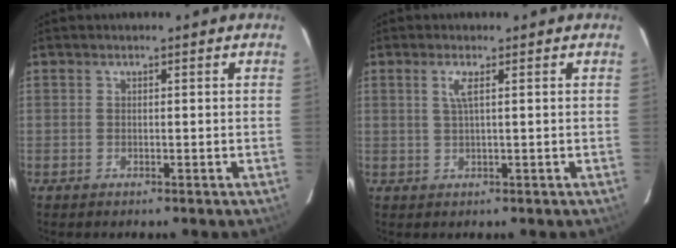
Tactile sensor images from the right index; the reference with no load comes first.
{"total": 1.9, "force": [0.7, 0.1, 1.8], "torque": [-0.037, 0.001, 0.013]}